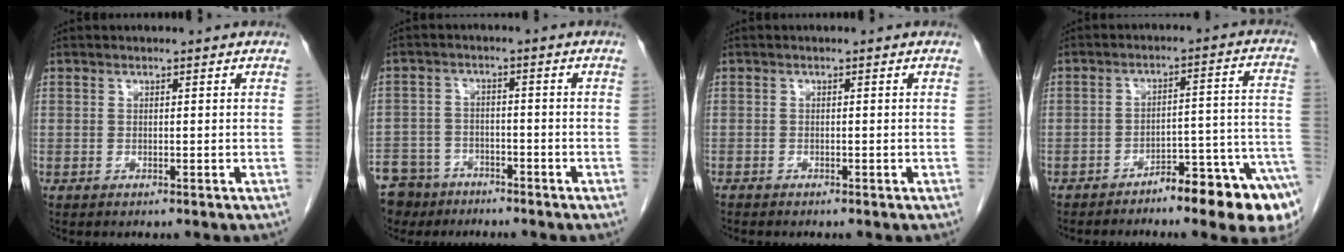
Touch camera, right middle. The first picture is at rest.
{"total": 10.8, "force": [-8.1, 6.8, 2.2], "torque": [-0.069, 0.002, -0.131]}
{"total": 0.7, "force": [-0.7, 0.2, 0.2], "torque": [-0.009, -0.001, -0.016]}
{"total": 11.4, "force": [-7.6, 1.4, 8.4], "torque": [-0.076, 0.036, -0.106]}